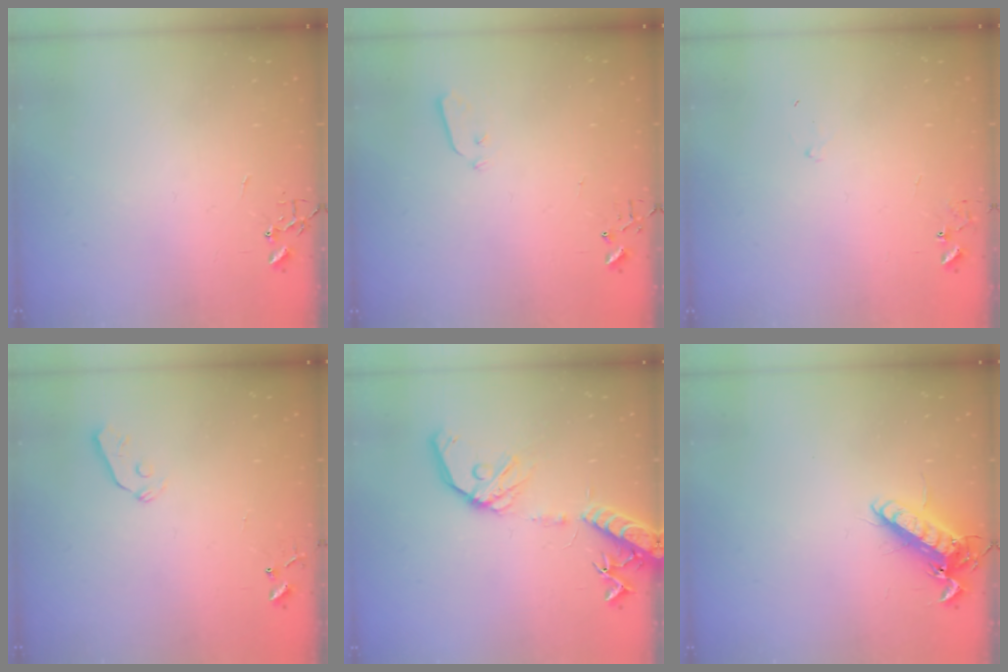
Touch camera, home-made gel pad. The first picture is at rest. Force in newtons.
{"total": 3.8, "press": 3.8, "slide": 0.1}
{"total": 7.4, "press": 7.4, "slide": 0.5}
{"total": 3.8, "press": 3.7, "slide": 0.7}
{"total": 16.3, "press": 16.0, "slide": 3.2}
{"total": 12.8, "press": 12.7, "slide": 1.9}